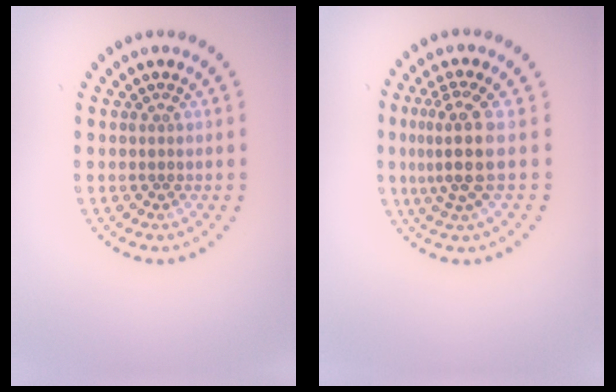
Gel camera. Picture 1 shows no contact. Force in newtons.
{"total": 3.8, "press": 2.9, "slide": 2.5}